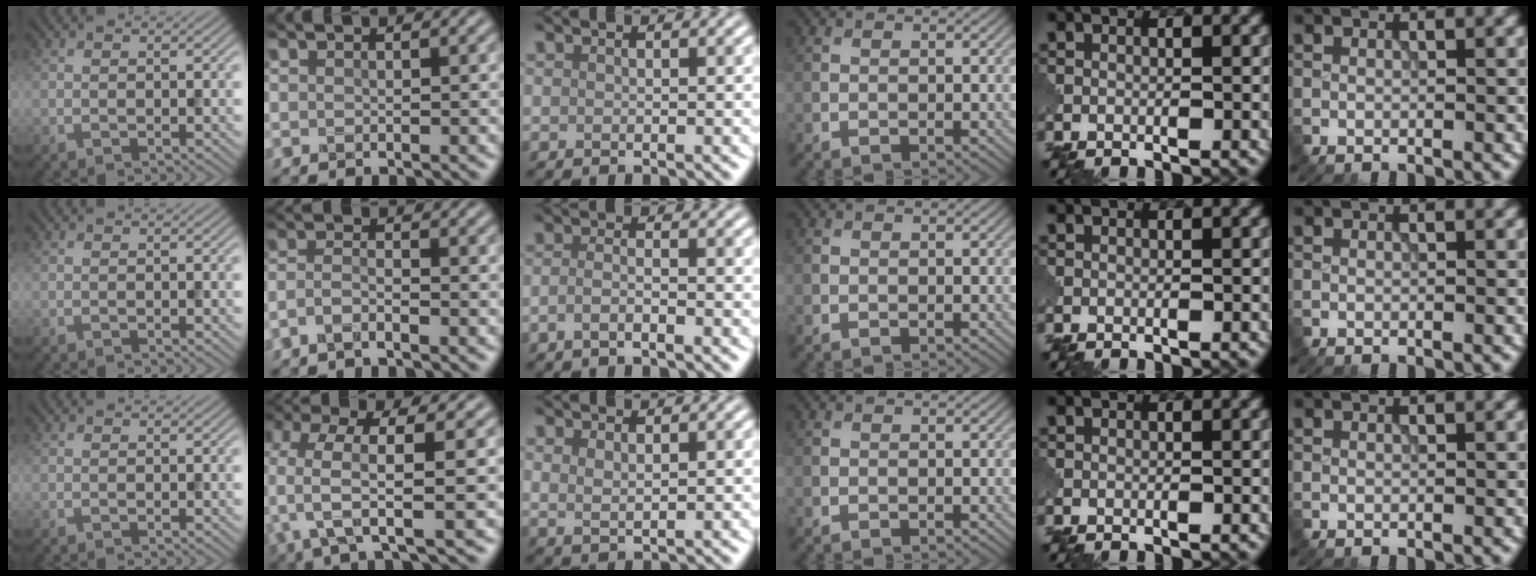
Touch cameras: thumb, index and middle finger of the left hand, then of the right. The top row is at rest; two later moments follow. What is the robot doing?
{"motion": "extract", "object": "pin"}